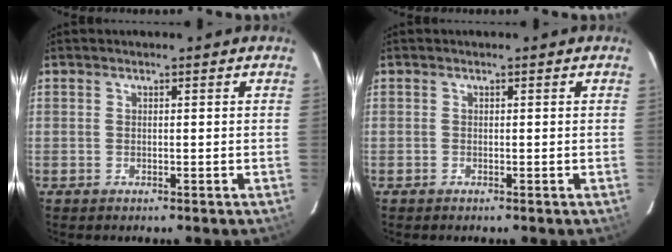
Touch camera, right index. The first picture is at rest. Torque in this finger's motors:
{"motor_torque": [-0.29, -0.19, -0.04, 0.00]}